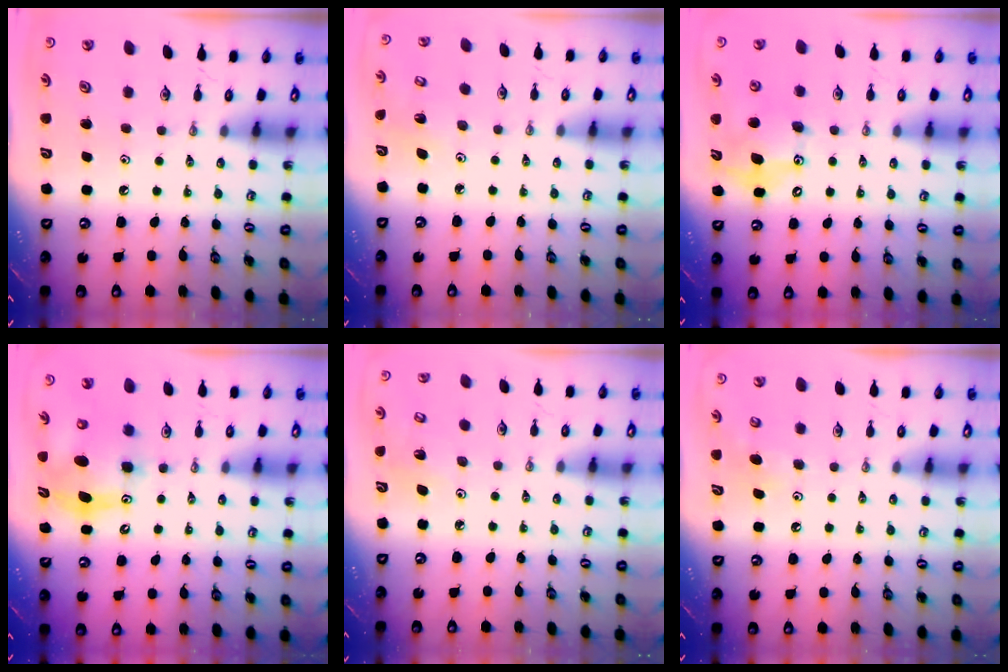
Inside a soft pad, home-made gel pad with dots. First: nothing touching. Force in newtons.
{"total": 2.2, "press": 2.2, "slide": 0.2}
{"total": 11.7, "press": 11.7, "slide": 0.7}
{"total": 11.1, "press": 10.9, "slide": 2.2}
{"total": 3.3, "press": 3.1, "slide": 1.1}
{"total": 5.3, "press": 5.1, "slide": 1.2}